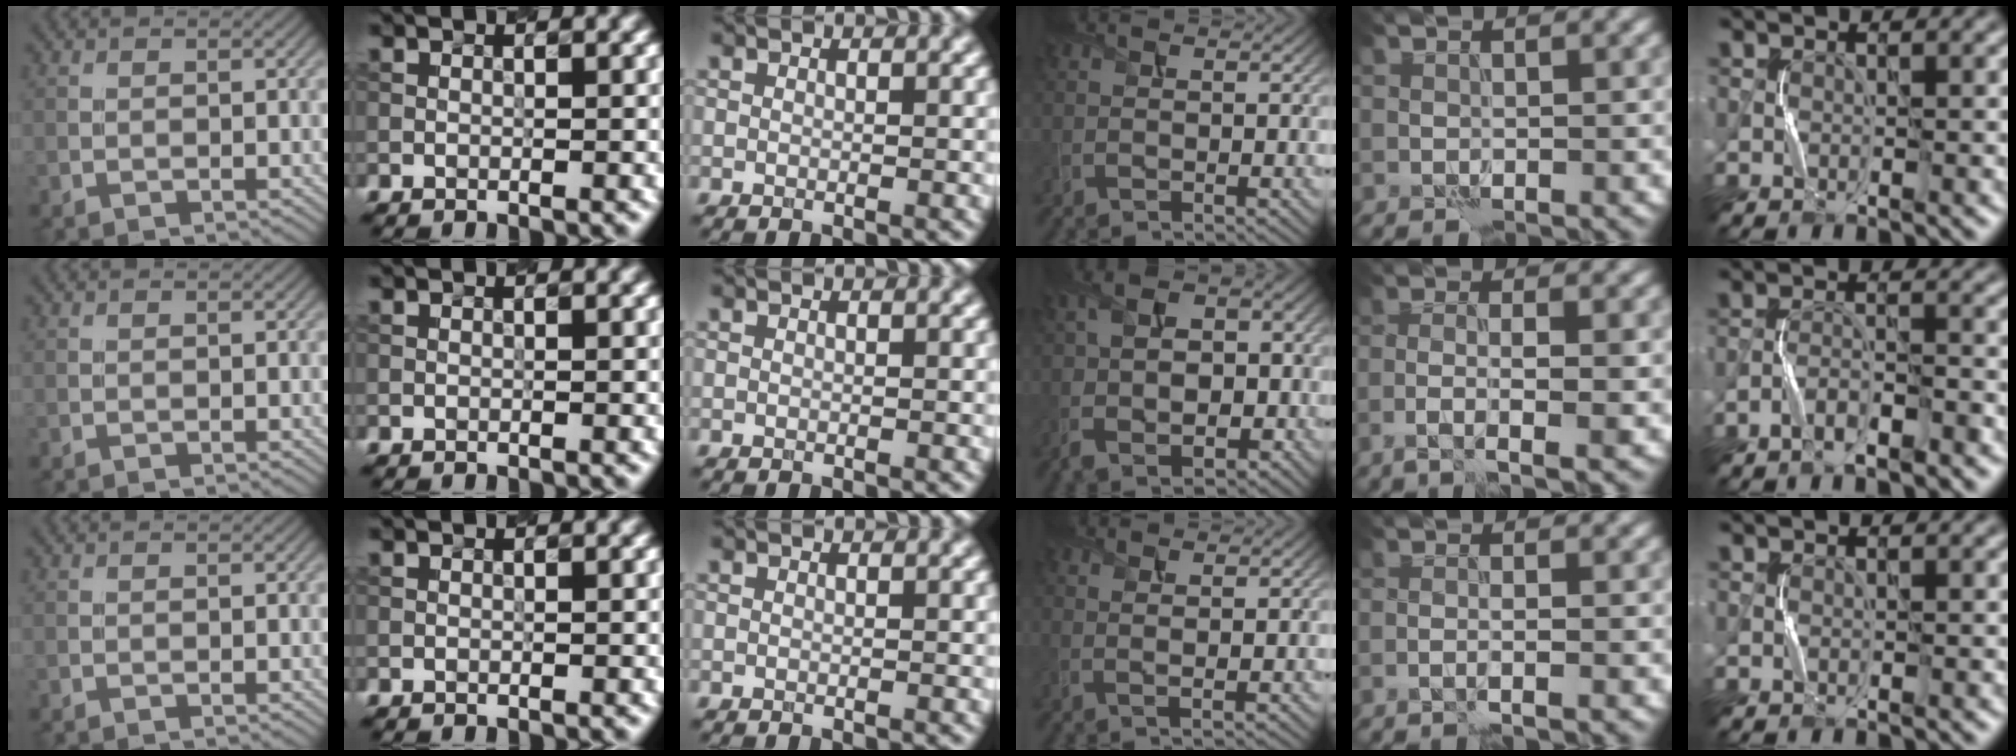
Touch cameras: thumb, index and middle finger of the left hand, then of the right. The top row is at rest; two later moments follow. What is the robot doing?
{"motion": "squeeze", "object": "sponge"}